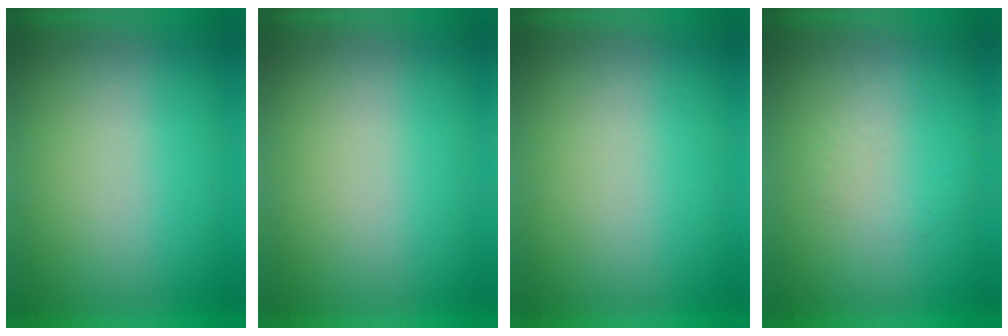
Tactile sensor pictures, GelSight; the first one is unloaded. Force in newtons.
{"total": 0.0}
{"total": 0.0}
{"total": 1.2}